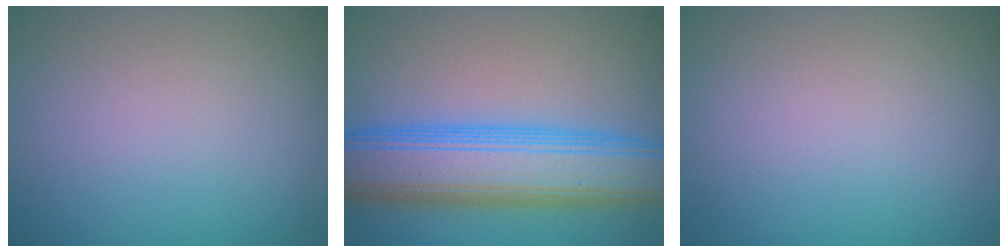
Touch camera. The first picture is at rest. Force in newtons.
{"total": 9.6, "press": 9.6, "slide": 0.1}
{"total": 0.0}